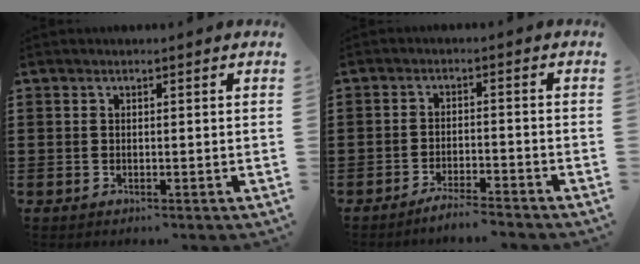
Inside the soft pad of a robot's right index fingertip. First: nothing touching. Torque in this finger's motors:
{"motor_torque": [0.18, 1.28, -1.02, -0.21]}